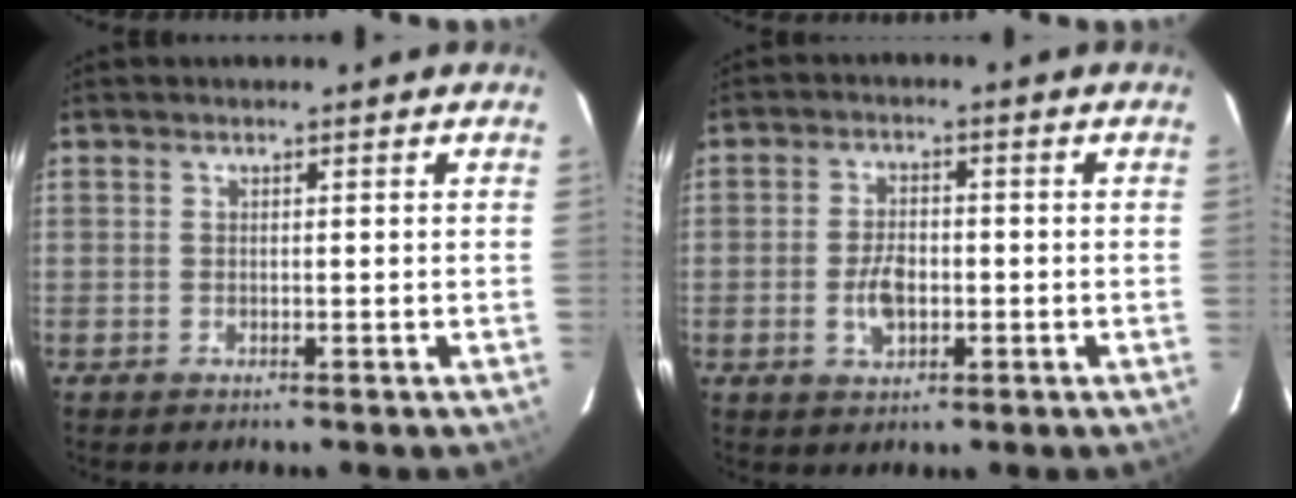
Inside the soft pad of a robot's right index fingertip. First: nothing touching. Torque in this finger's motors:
{"motor_torque": [0.90, 0.17, 0.17, 0.08]}